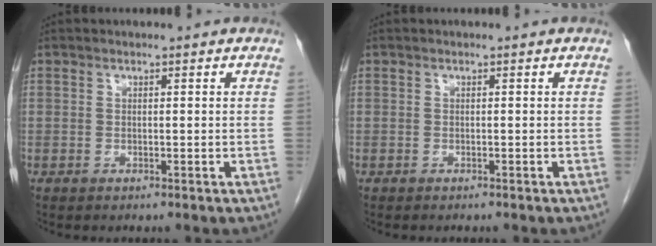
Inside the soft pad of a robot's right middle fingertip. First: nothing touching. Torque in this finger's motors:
{"motor_torque": [-0.36, -0.07, -0.06, -0.01]}